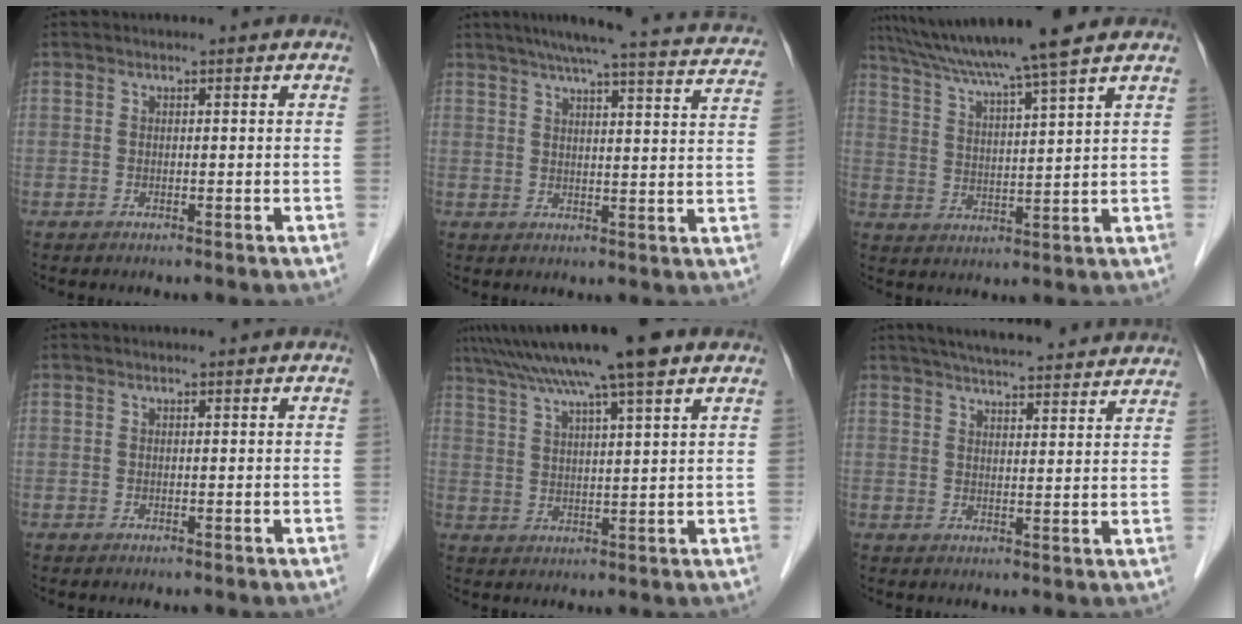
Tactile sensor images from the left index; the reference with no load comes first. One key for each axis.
{"total": 23.1, "fx": 21.0, "fy": 1.3, "fz": 9.4, "tx": -0.132, "ty": -0.016, "tz": 0.245}
{"total": 13.1, "fx": 10.8, "fy": -1.5, "fz": 7.2, "tx": -0.128, "ty": 0.016, "tz": 0.174}
{"total": 0.0}
{"total": 13.3, "fx": 10.0, "fy": -0.1, "fz": 8.8, "tx": -0.155, "ty": 0.033, "tz": 0.152}
{"total": 19.8, "fx": 18.1, "fy": 2.3, "fz": 7.6, "tx": -0.111, "ty": 0.028, "tz": 0.234}